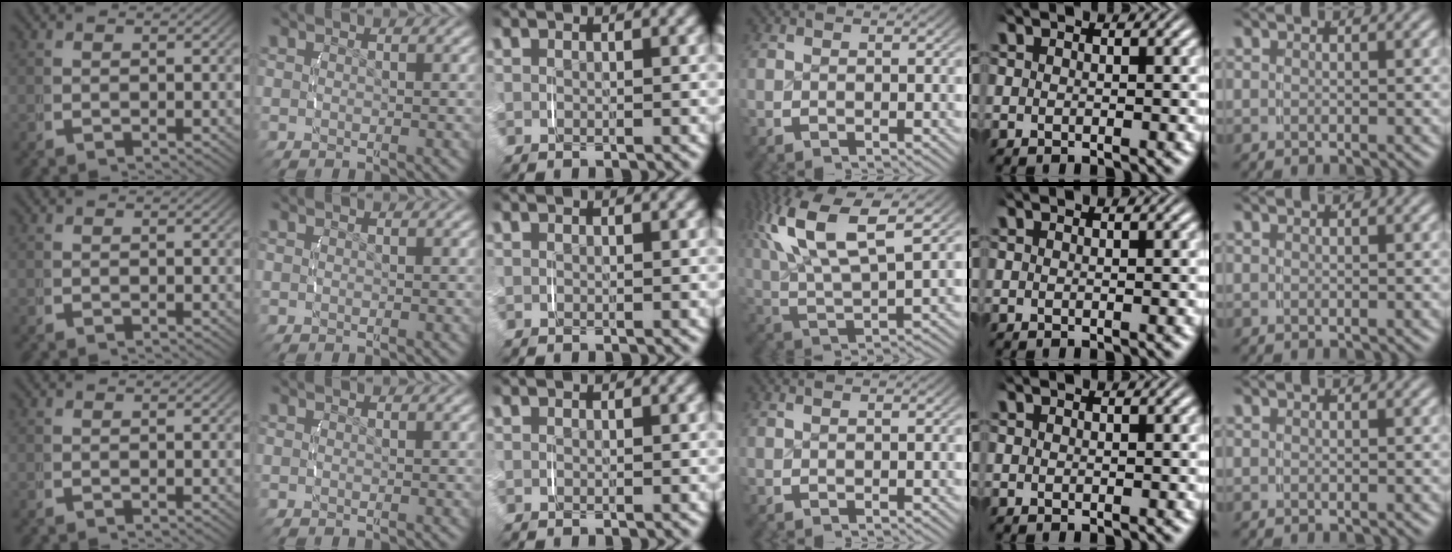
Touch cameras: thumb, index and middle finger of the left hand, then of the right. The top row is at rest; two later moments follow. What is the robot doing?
{"motion": "lift_and_place", "object": "string"}